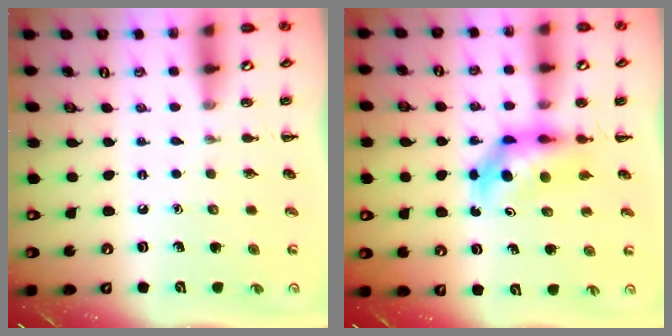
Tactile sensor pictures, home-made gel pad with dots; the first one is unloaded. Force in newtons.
{"total": 5.3, "press": 5.2, "slide": 0.8}